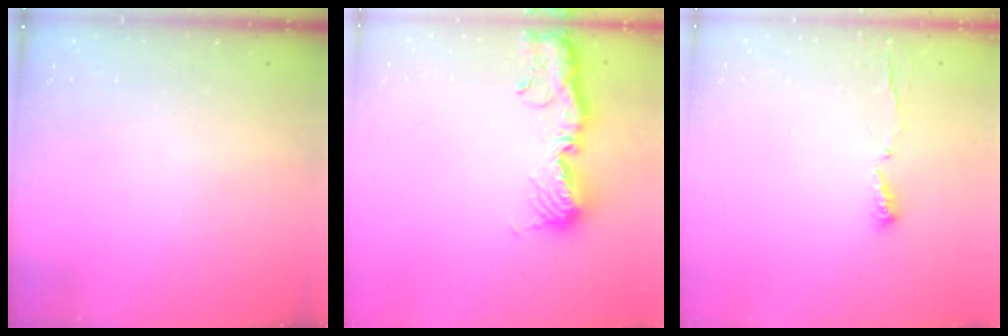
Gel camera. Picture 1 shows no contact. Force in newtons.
{"total": 14.1, "press": 14.0, "slide": 1.5}
{"total": 4.8, "press": 4.8, "slide": 0.3}